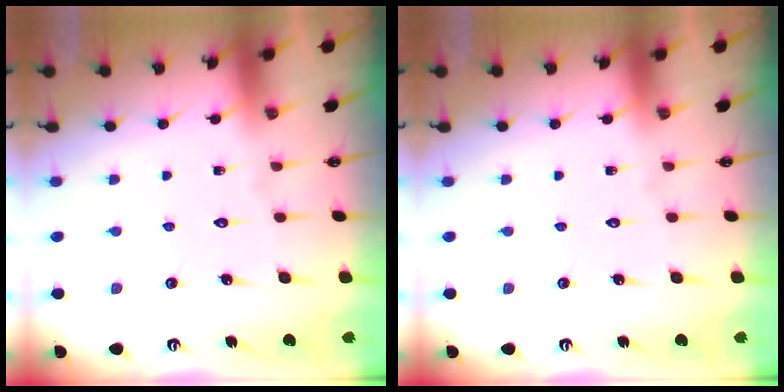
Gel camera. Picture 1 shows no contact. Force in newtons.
{"total": 0.0}